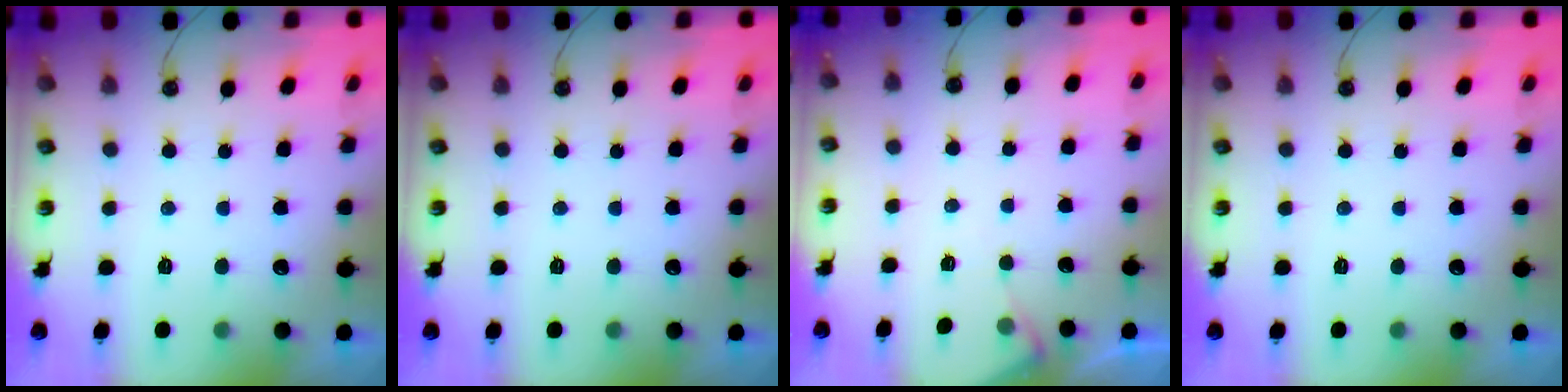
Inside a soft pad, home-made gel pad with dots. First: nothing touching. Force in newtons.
{"total": 0.0}
{"total": 3.9, "press": 3.9, "slide": 0.6}
{"total": 0.0}